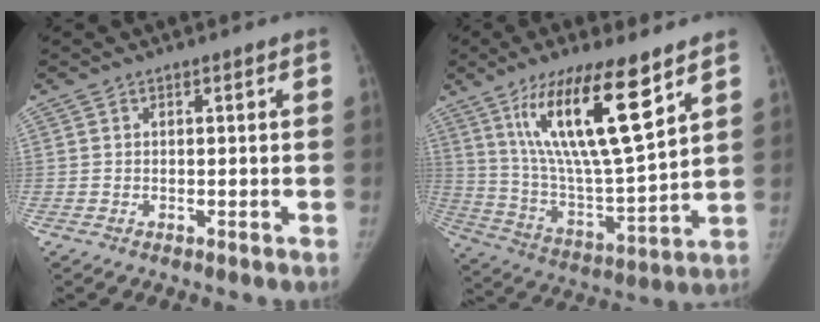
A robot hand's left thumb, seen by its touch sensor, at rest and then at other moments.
{"total": 20.4, "force": [10.9, 4.2, 16.7], "torque": [-0.290, -0.053, 0.205]}